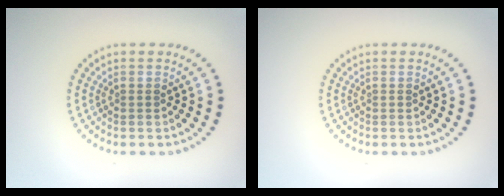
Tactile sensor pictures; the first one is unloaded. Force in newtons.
{"total": 0.0}